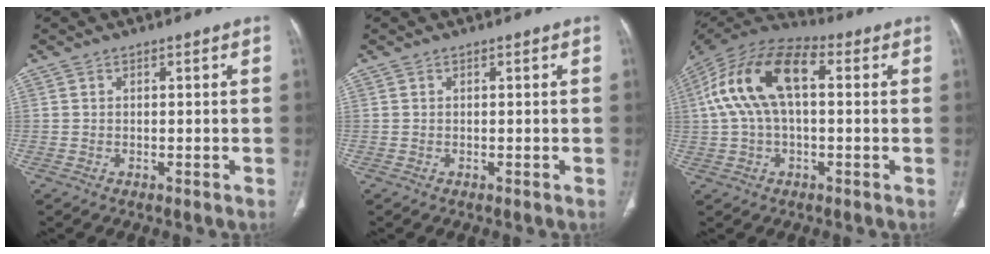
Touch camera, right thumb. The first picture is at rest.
{"total": 0.0}
{"total": 16.4, "force": [2.7, 8.6, 13.7], "torque": [-0.267, 0.044, 0.042]}